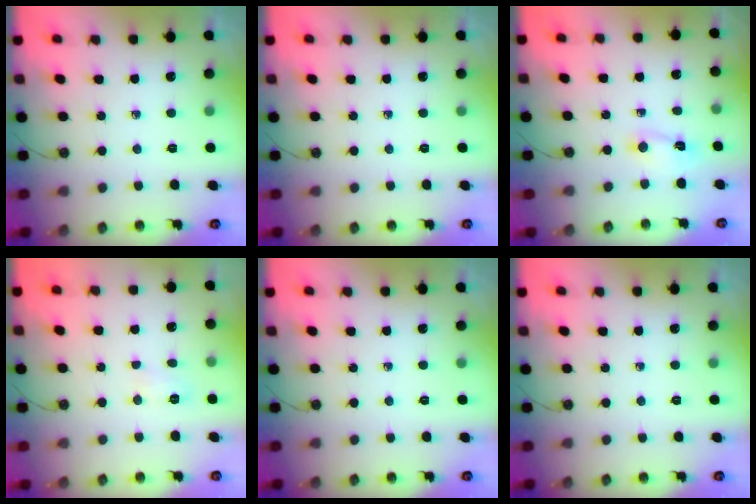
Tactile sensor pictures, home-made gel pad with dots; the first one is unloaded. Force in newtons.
{"total": 0.0}
{"total": 1.8, "press": 1.8, "slide": 0.3}
{"total": 4.2, "press": 4.0, "slide": 1.2}
{"total": 0.0}
{"total": 0.0}